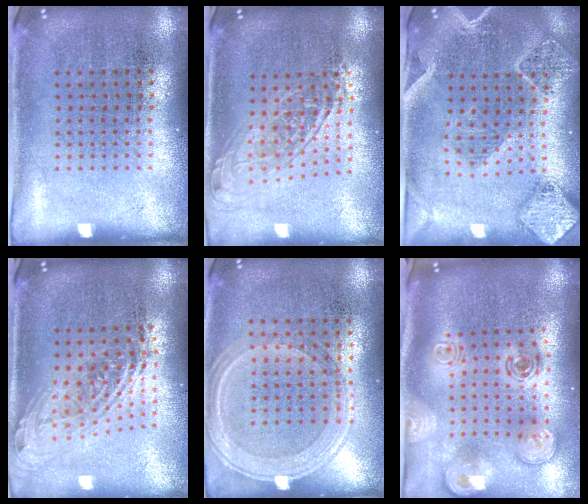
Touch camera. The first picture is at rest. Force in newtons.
{"total": 1.6, "press": 1.3, "slide": 0.9}
{"total": 2.4, "press": 2.2, "slide": 0.8}
{"total": 2.1, "press": 1.5, "slide": 1.4}
{"total": 1.2, "press": 1.2, "slide": 0.3}
{"total": 3.1, "press": 2.1, "slide": 2.2}